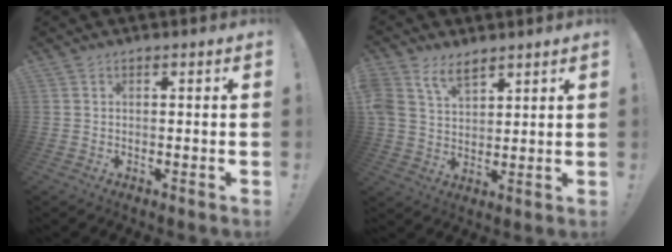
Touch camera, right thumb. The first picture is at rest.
{"total": 8.5, "force": [6.0, 4.6, 3.9], "torque": [-0.082, -0.023, 0.119]}